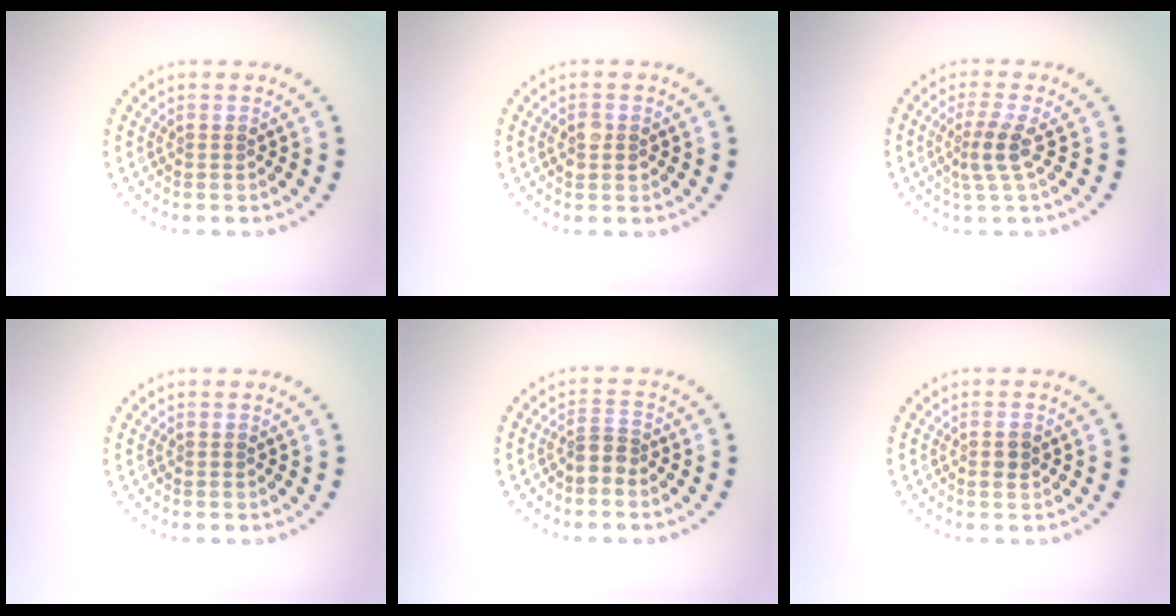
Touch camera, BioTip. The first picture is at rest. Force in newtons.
{"total": 1.9, "press": 1.9, "slide": 0.1}
{"total": 2.5, "press": 1.8, "slide": 1.8}
{"total": 0.0}
{"total": 1.7, "press": 1.2, "slide": 1.1}
{"total": 1.2, "press": 1.1, "slide": 0.3}